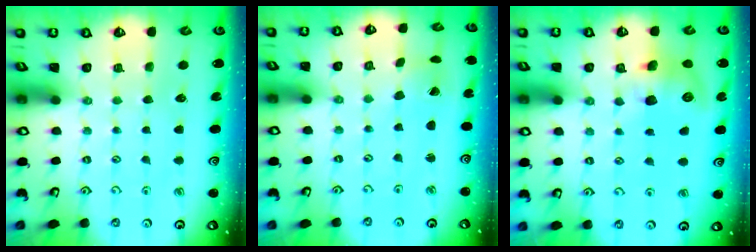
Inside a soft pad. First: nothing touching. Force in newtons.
{"total": 1.7, "press": 1.7, "slide": 0.1}
{"total": 9.0, "press": 8.9, "slide": 1.0}